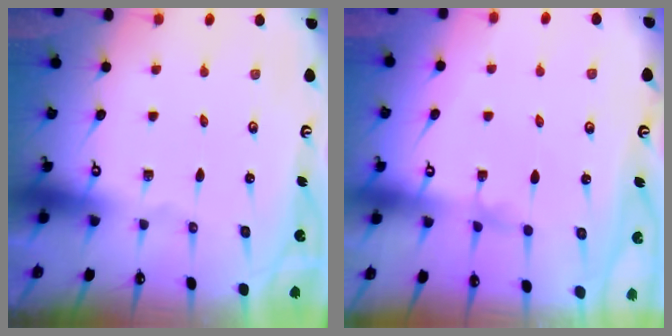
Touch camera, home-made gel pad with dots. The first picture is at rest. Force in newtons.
{"total": 3.1, "press": 3.0, "slide": 0.3}